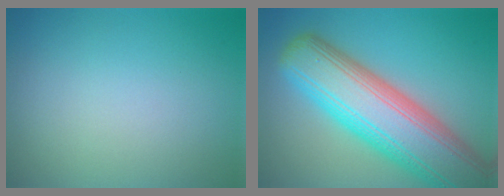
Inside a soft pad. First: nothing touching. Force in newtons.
{"total": 11.9, "press": 11.9, "slide": 0.5}